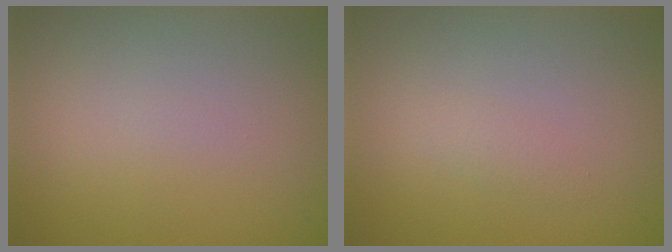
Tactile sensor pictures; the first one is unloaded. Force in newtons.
{"total": 0.9, "press": 0.9, "slide": 0.0}